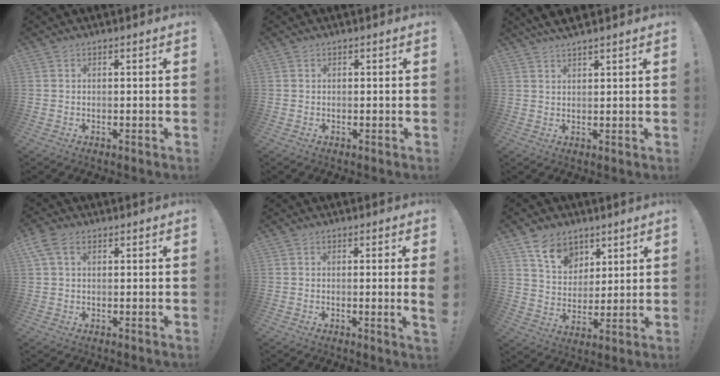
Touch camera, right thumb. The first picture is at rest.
{"total": 0.0}
{"total": 3.8, "force": [3.4, 0.4, 1.7], "torque": [-0.027, -0.017, 0.062]}
{"total": 4.8, "force": [1.9, 3.1, 3.1], "torque": [-0.063, 0.006, 0.040]}
{"total": 3.4, "force": [0.0, -0.7, 3.4], "torque": [-0.046, -0.009, -0.001]}
{"total": 11.5, "force": [7.2, 7.9, 4.1], "torque": [-0.076, -0.041, 0.144]}